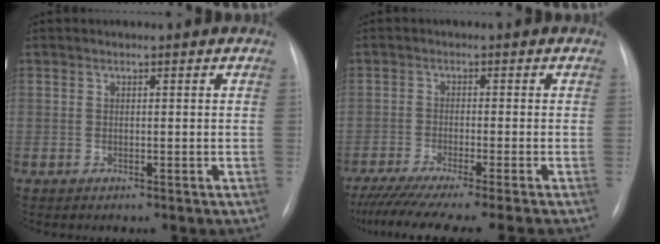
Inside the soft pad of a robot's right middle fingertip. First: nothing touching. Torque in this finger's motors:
{"motor_torque": [0.39, -0.37, 0.18, 0.08]}